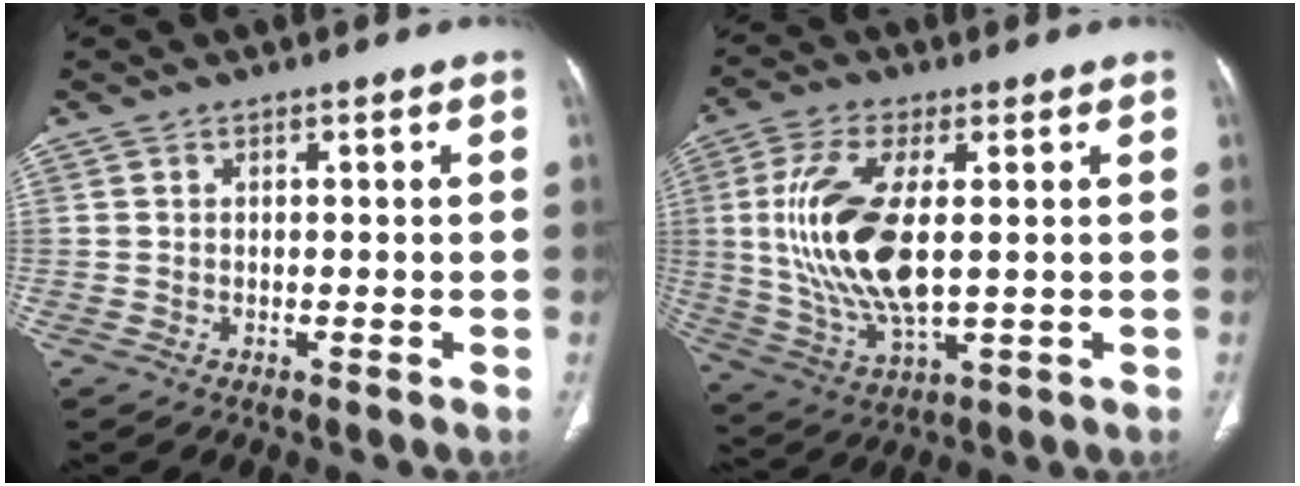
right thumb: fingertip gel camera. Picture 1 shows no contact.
{"total": 16.7, "force": [1.5, 7.2, 15.0], "torque": [-0.317, -0.011, 0.037]}